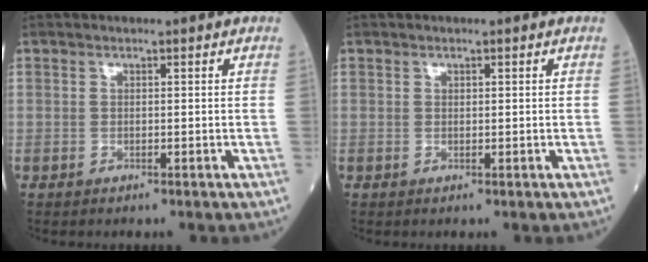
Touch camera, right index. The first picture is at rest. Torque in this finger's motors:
{"motor_torque": [-0.17, -0.05, -0.02, -0.01]}